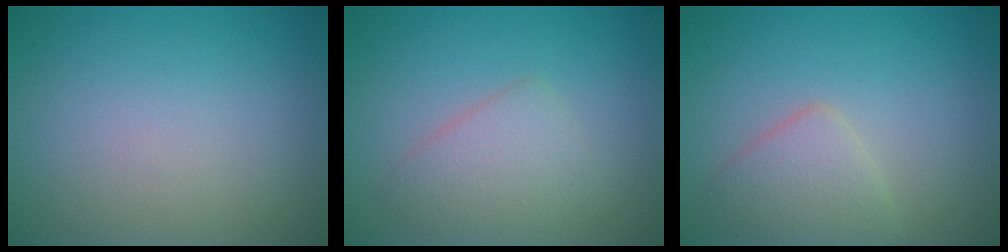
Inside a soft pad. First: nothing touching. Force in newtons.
{"total": 2.9, "press": 2.9, "slide": 0.0}
{"total": 2.9, "press": 2.9, "slide": 0.1}